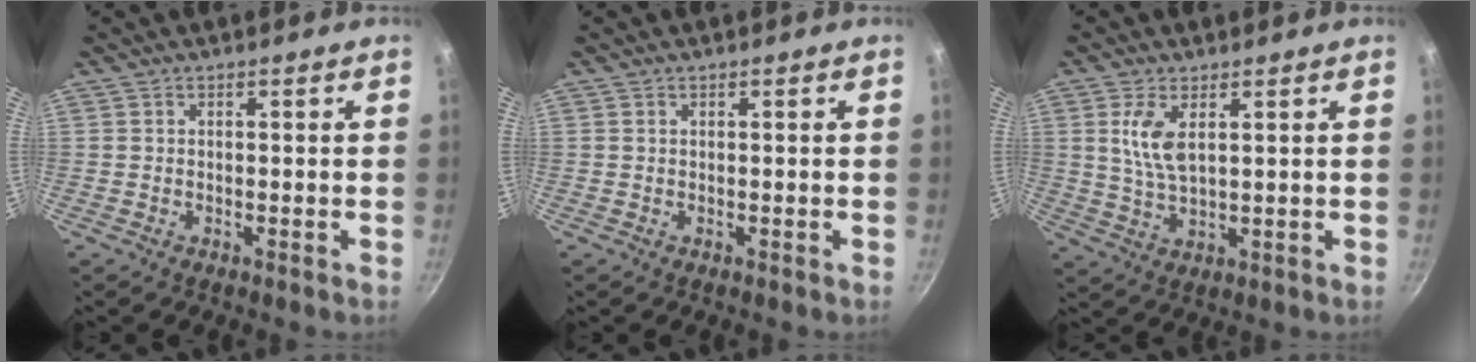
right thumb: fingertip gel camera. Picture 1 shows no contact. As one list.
[{"total": 0.0}, {"total": 6.6, "force": [2.2, 2.9, 5.5], "torque": [-0.106, -0.014, 0.048]}]